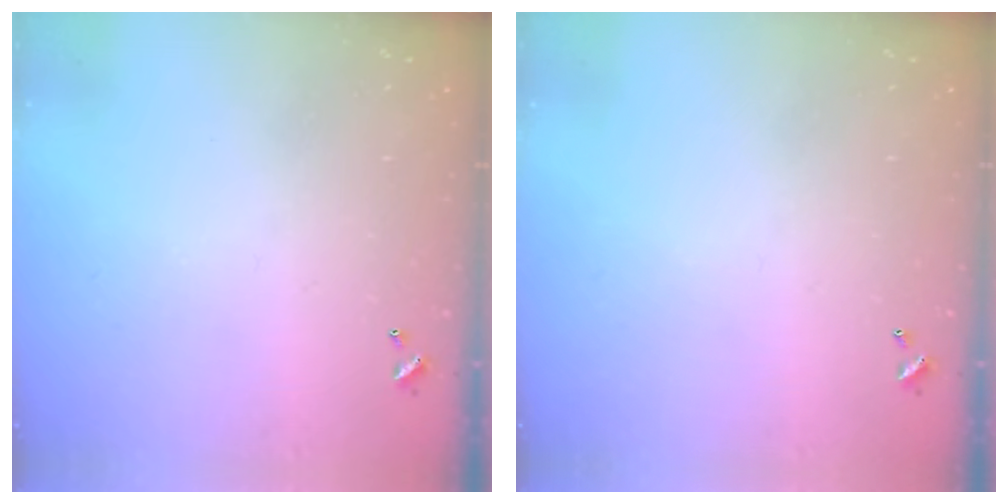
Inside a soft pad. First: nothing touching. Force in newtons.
{"total": 0.0}